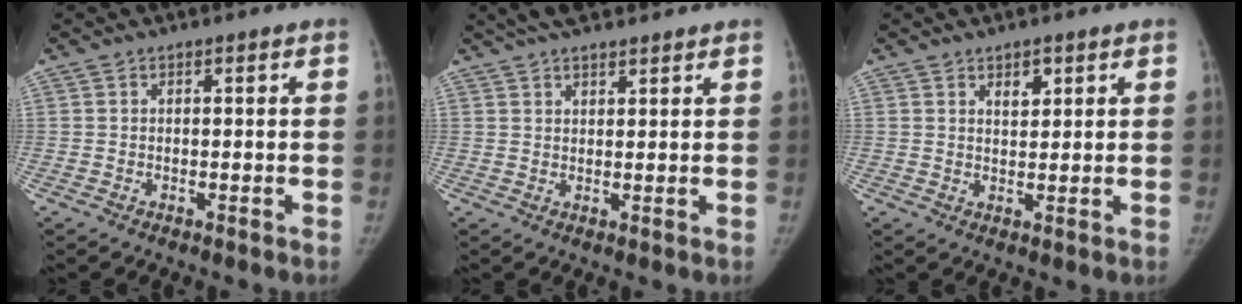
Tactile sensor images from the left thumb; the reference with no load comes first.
{"total": 7.1, "force": [5.7, 2.3, 3.5], "torque": [-0.046, 0.006, 0.099]}
{"total": 2.9, "force": [1.6, 1.6, 1.8], "torque": [-0.015, -0.010, 0.027]}